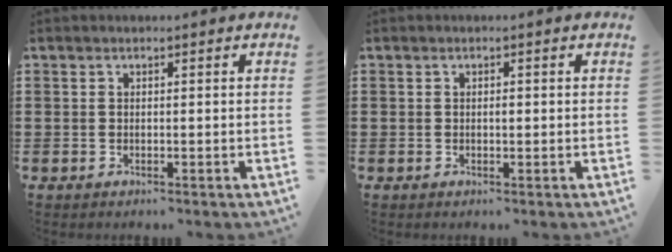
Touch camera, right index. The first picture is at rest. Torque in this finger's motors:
{"motor_torque": [0.40, -0.19, 0.00, 0.02]}